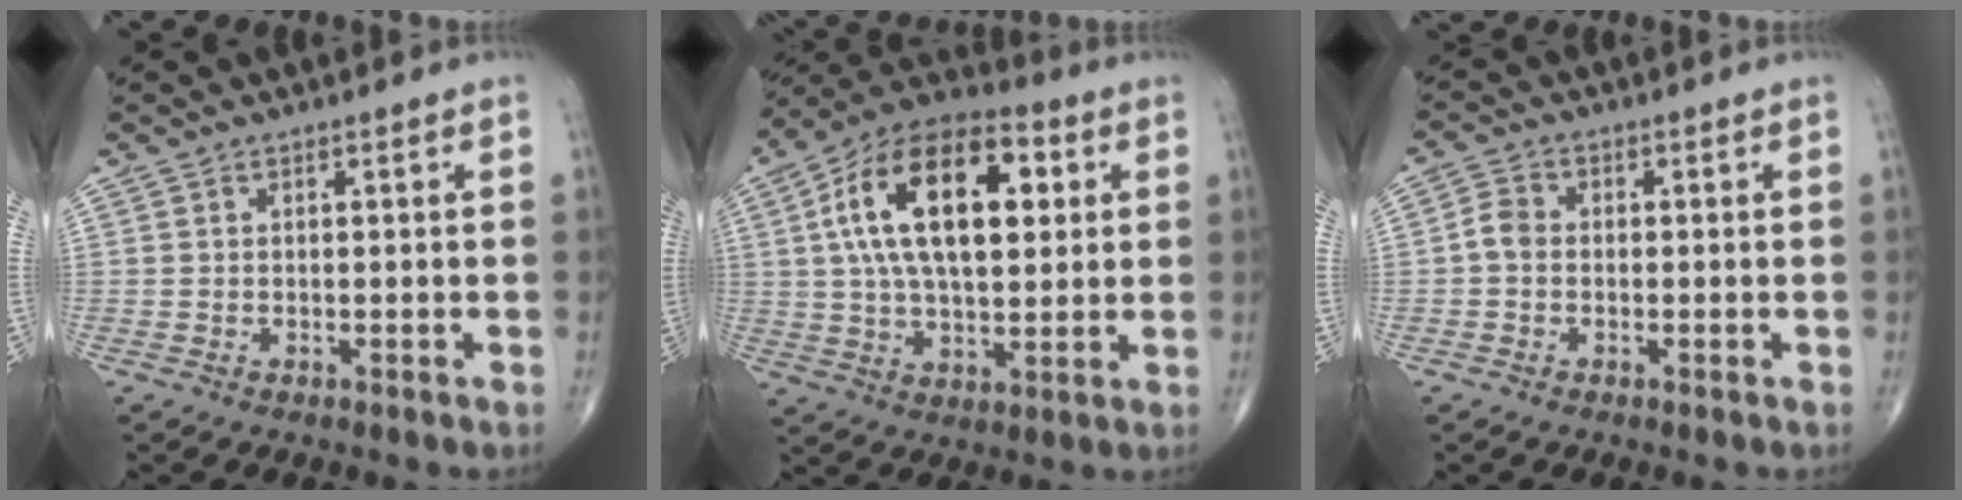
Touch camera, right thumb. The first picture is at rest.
{"total": 21.5, "force": [5.0, 11.1, 17.7], "torque": [-0.286, 0.010, 0.074]}
{"total": 3.1, "force": [-0.5, 2.4, 2.0], "torque": [-0.033, 0.009, -0.020]}